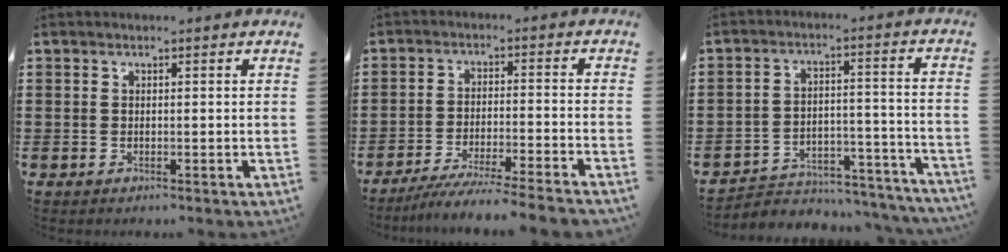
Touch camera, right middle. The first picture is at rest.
{"total": 5.8, "force": [-5.3, -0.5, 2.3], "torque": [-0.048, -0.017, -0.104]}
{"total": 3.9, "force": [-3.7, 1.1, 0.6], "torque": [-0.018, 0.008, -0.081]}